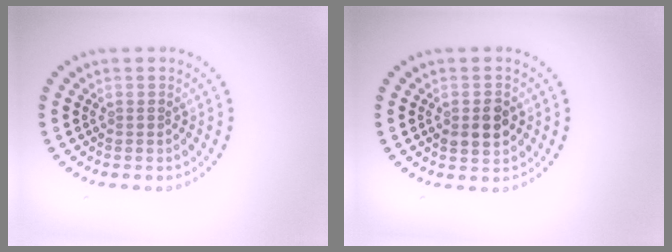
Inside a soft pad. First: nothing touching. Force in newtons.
{"total": 3.0, "press": 3.0, "slide": 0.2}